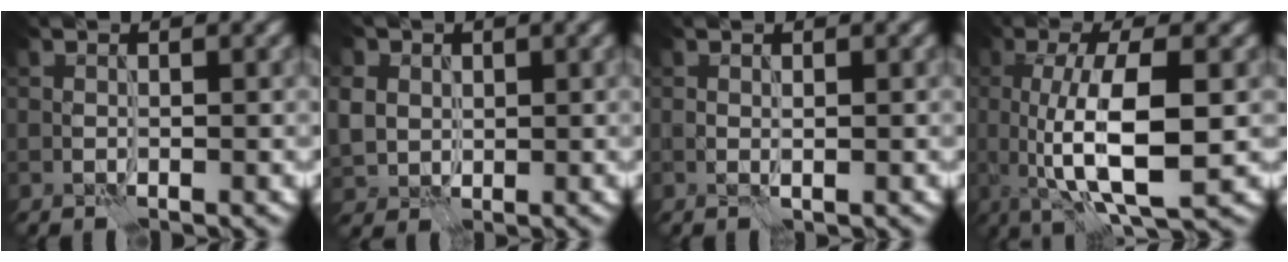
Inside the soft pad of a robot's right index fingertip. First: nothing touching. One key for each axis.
{"total": 4.2, "fx": 1.2, "fy": 3.7, "fz": 1.8, "tx": -0.067, "ty": 0.009, "tz": 0.027}
{"total": 0.7, "fx": 0.0, "fy": 0.3, "fz": 0.6, "tx": -0.012, "ty": -0.001, "tz": 0.001}
{"total": 9.0, "fx": -0.3, "fy": 2.6, "fz": 8.6, "tx": -0.144, "ty": -0.004, "tz": -0.003}